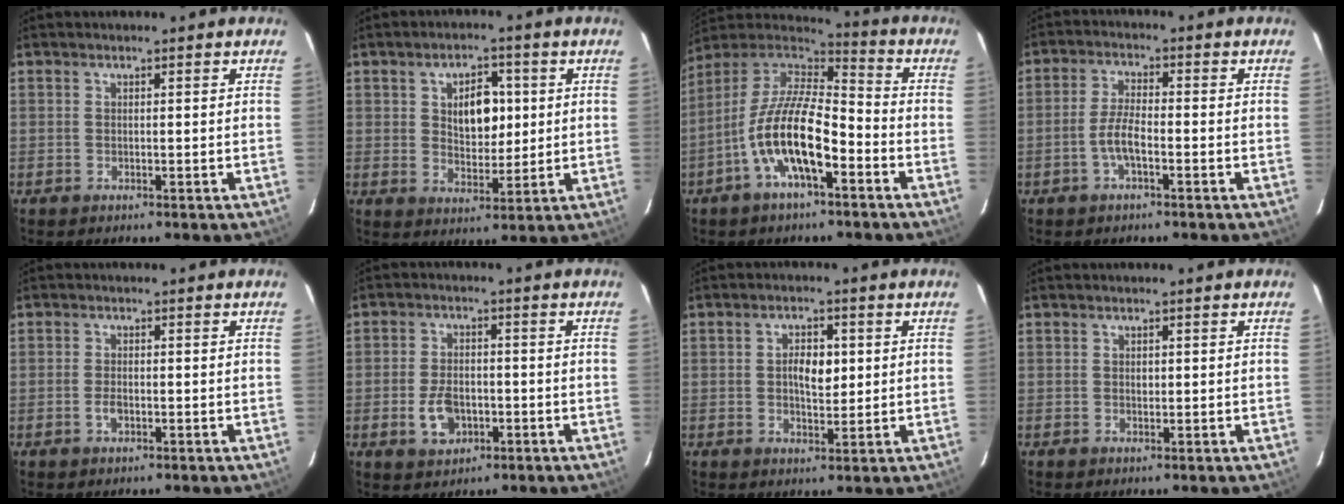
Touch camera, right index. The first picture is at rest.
{"total": 7.8, "force": [1.8, 4.7, 5.9], "torque": [-0.098, 0.011, 0.037]}
{"total": 15.9, "force": [-6.6, 5.7, 13.3], "torque": [-0.261, -0.004, -0.129]}
{"total": 4.6, "force": [-2.0, 1.2, 4.0], "torque": [-0.088, 0.006, -0.038]}
{"total": 2.0, "force": [-0.8, 1.0, 1.4], "torque": [-0.030, 0.000, -0.014]}
{"total": 6.6, "force": [-2.3, 4.3, 4.5], "torque": [-0.093, 0.004, -0.031]}
{"total": 5.0, "force": [0.7, 2.6, 4.2], "torque": [-0.071, 0.007, 0.013]}
{"total": 0.7, "force": [0.2, 0.6, 0.4], "torque": [-0.004, 0.003, 0.005]}